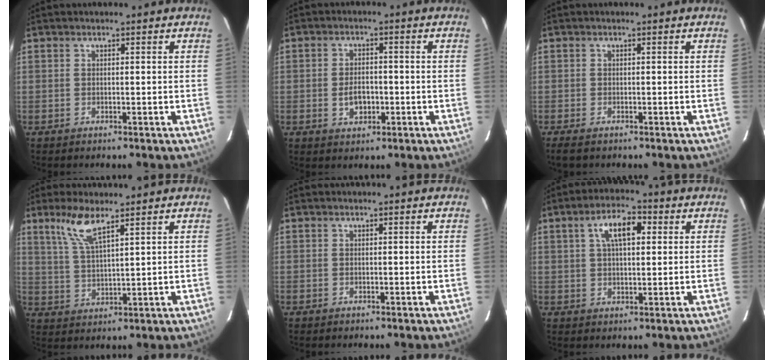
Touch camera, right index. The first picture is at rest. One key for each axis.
{"total": 4.3, "fx": -1.2, "fy": 2.8, "fz": 3.1, "tx": -0.058, "ty": 0.002, "tz": -0.015}
{"total": 2.3, "fx": -1.8, "fy": 0.8, "fz": 1.2, "tx": -0.026, "ty": -0.009, "tz": -0.032}
{"total": 6.9, "fx": 4.7, "fy": 1.3, "fz": 4.9, "tx": -0.105, "ty": 0.002, "tz": 0.101}
{"total": 0.0}
{"total": 7.3, "fx": 2.4, "fy": 3.3, "fz": 6.1, "tx": -0.108, "ty": 0.020, "tz": 0.042}